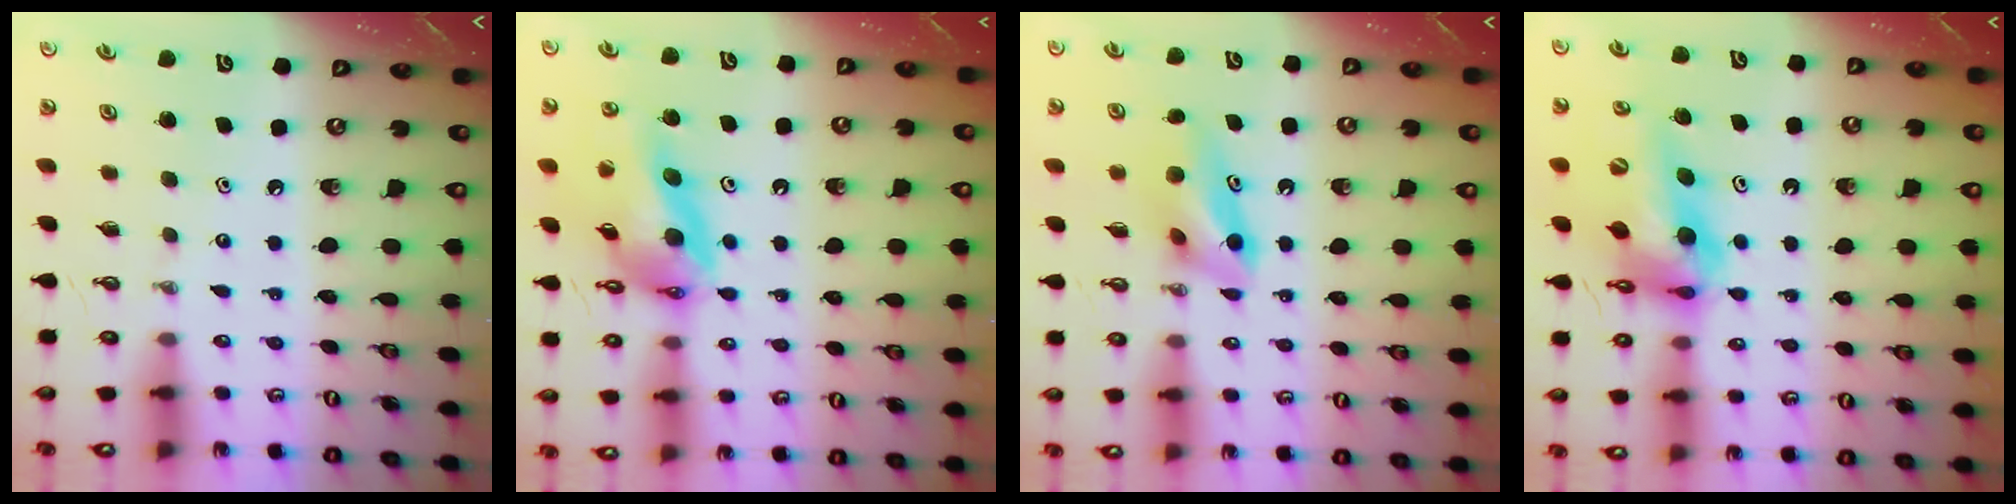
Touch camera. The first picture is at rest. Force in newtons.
{"total": 14.4, "press": 14.3, "slide": 1.5}
{"total": 8.3, "press": 8.2, "slide": 1.3}
{"total": 14.2, "press": 14.0, "slide": 2.2}